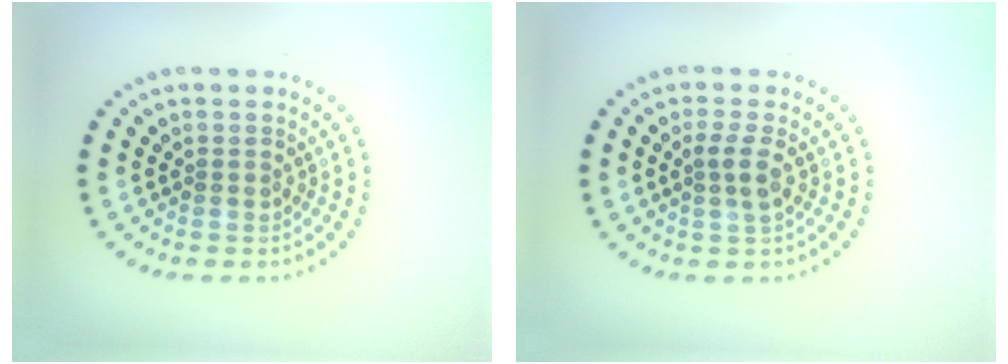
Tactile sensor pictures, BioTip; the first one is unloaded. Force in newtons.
{"total": 1.8, "press": 1.5, "slide": 1.0}